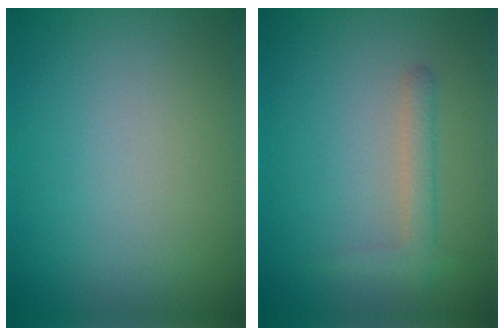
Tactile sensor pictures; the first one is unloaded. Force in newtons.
{"total": 1.8, "press": 1.8, "slide": 0.1}